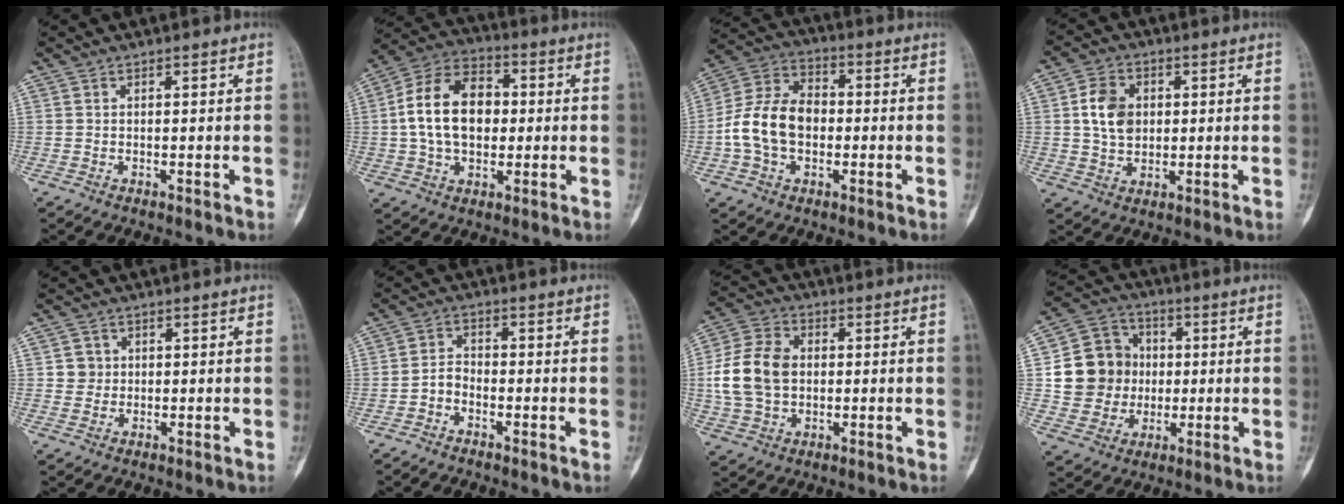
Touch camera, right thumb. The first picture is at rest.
{"total": 15.3, "force": [0.7, 10.4, 11.2], "torque": [-0.181, 0.025, 0.006]}
{"total": 13.2, "force": [-1.6, 9.3, 9.2], "torque": [-0.165, 0.037, -0.036]}
{"total": 8.0, "force": [1.2, 6.1, 5.0], "torque": [-0.071, -0.001, 0.020]}
{"total": 2.7, "force": [0.5, 2.6, 0.3], "torque": [0.013, 0.003, 0.006]}
{"total": 3.0, "force": [-1.6, 2.1, 1.5], "torque": [-0.020, 0.018, -0.036]}
{"total": 13.2, "force": [0.4, 9.7, 8.9], "torque": [-0.160, 0.017, 0.006]}
{"total": 13.6, "force": [0.7, 12.5, 5.2], "torque": [-0.061, 0.020, 0.020]}